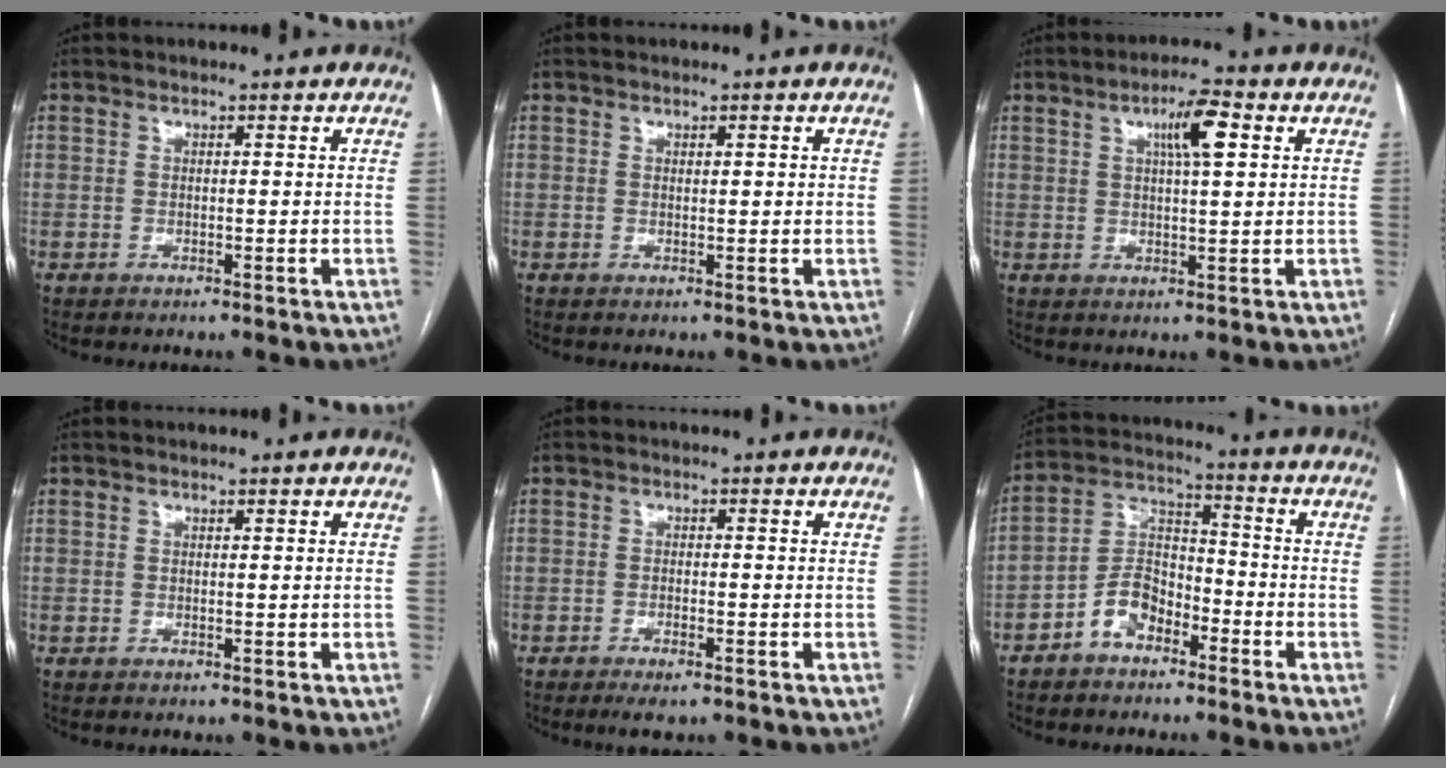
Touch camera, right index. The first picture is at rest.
{"total": 1.0, "force": [0.4, 0.2, 0.9], "torque": [-0.017, 0.002, 0.006]}
{"total": 6.3, "force": [2.4, 0.9, 5.8], "torque": [-0.100, 0.010, 0.038]}
{"total": 0.0}
{"total": 2.9, "force": [-1.9, 0.6, 2.1], "torque": [-0.036, -0.004, -0.030]}
{"total": 7.4, "force": [-4.4, 4.3, 4.2], "torque": [-0.089, 0.024, -0.084]}